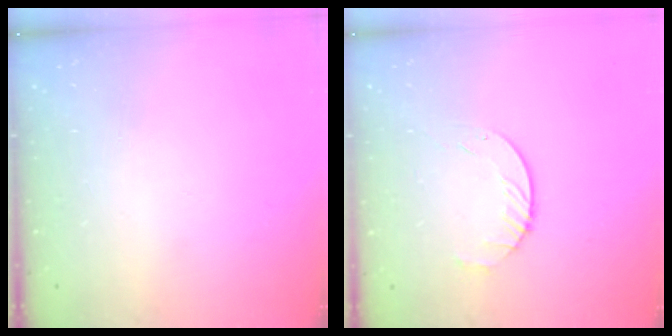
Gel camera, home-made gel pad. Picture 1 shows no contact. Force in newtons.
{"total": 3.5, "press": 3.4, "slide": 0.4}